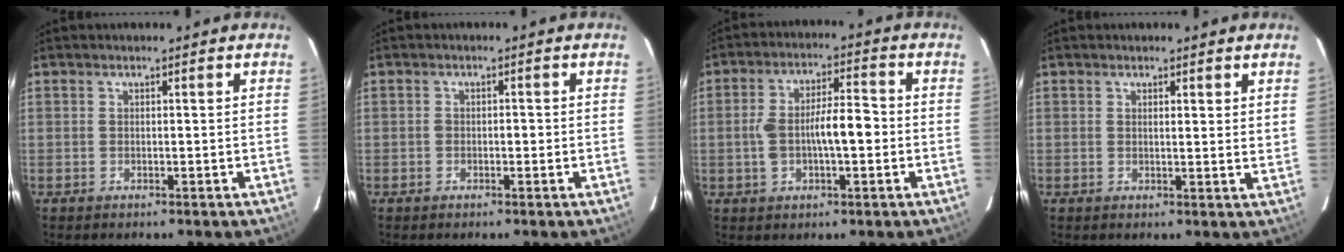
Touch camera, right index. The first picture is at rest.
{"total": 1.3, "force": [-0.3, 0.8, 1.0], "torque": [-0.014, 0.005, -0.004]}
{"total": 8.5, "force": [-0.9, 2.5, 8.0], "torque": [-0.154, 0.022, -0.013]}
{"total": 3.4, "force": [2.7, 0.6, 2.1], "torque": [-0.033, -0.020, 0.033]}